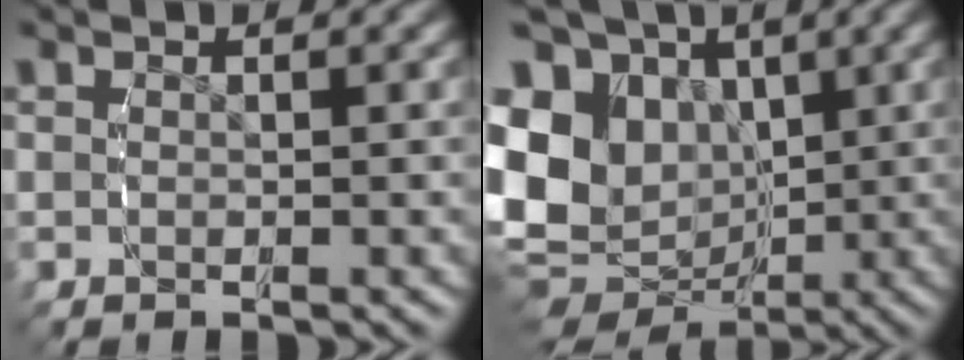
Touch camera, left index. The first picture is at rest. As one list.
[{"total": 15.9, "force": [-0.5, 13.0, 9.2], "torque": [-0.194, -0.057, 0.012]}]